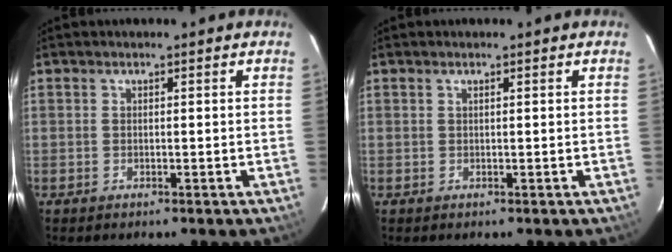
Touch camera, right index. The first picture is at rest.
{"total": 0.0}